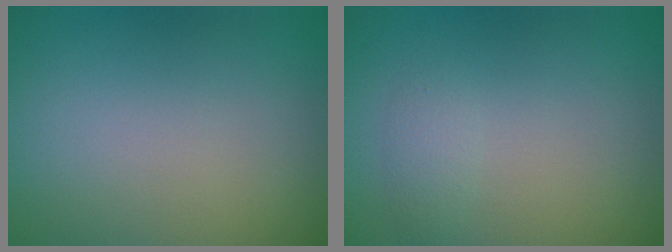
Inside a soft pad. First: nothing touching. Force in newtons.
{"total": 1.0, "press": 1.0, "slide": 0.0}